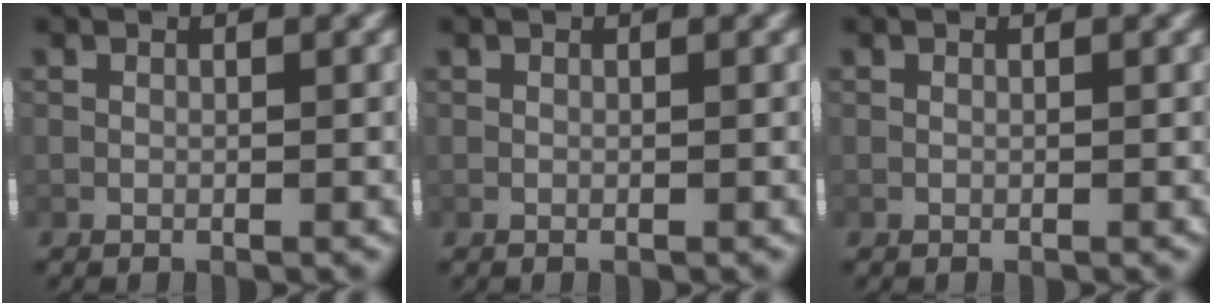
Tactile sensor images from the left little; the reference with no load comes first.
{"total": 0.0}
{"total": 0.0}